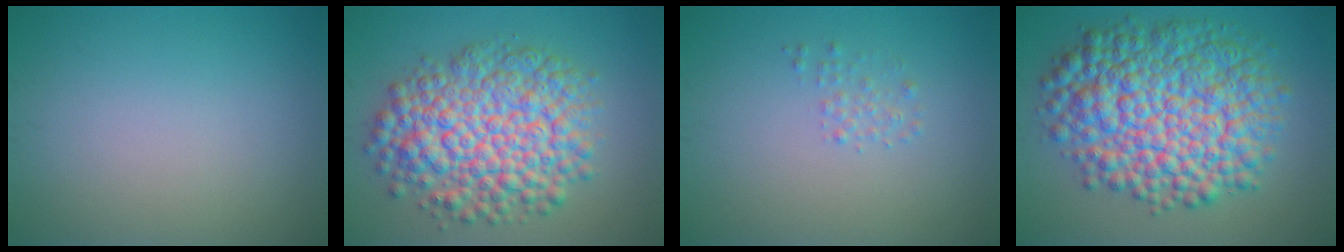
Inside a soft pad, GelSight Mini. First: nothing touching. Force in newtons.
{"total": 9.5, "press": 9.5, "slide": 0.3}
{"total": 1.0, "press": 1.0, "slide": 0.0}
{"total": 11.9, "press": 11.9, "slide": 0.1}